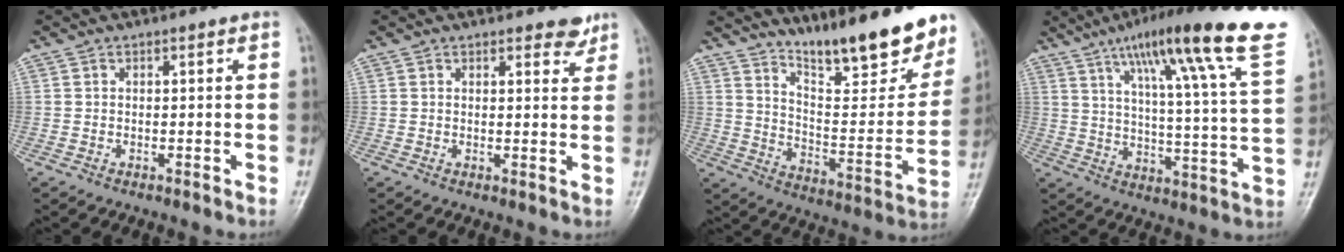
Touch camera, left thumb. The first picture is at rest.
{"total": 3.1, "force": [2.4, 1.3, 1.4], "torque": [0.001, -0.015, 0.029]}
{"total": 22.1, "force": [17.1, 5.1, 13.1], "torque": [-0.154, -0.106, 0.255]}
{"total": 25.2, "force": [16.2, 2.0, 19.3], "torque": [-0.278, -0.054, 0.229]}